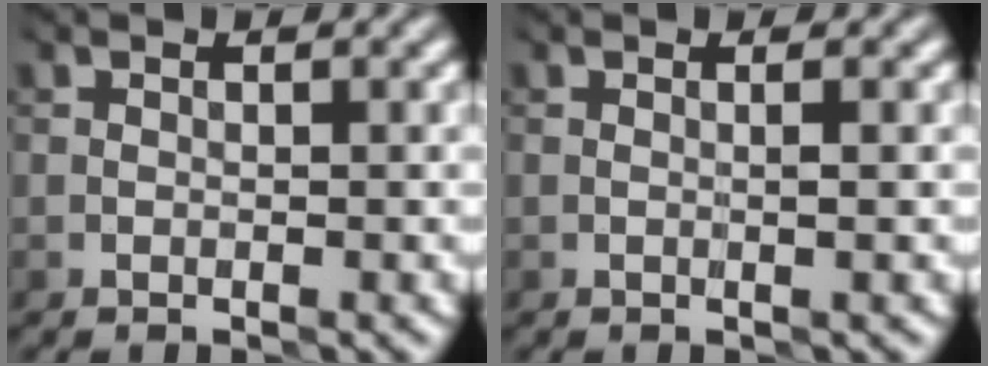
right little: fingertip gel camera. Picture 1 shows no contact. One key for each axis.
{"total": 0.7, "fx": 0.2, "fy": -0.2, "fz": 0.7, "tx": -0.012, "ty": -0.002, "tz": 0.004}